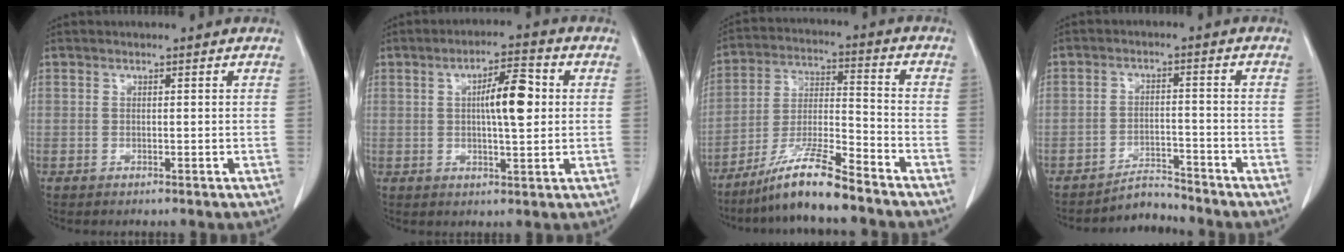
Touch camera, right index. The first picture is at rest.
{"total": 7.5, "force": [1.1, 1.6, 7.2], "torque": [-0.118, 0.012, 0.018]}
{"total": 11.2, "force": [-8.9, 0.2, 6.9], "torque": [-0.136, -0.015, -0.165]}
{"total": 3.9, "force": [-3.9, 0.3, -0.7], "torque": [0.009, -0.002, -0.061]}